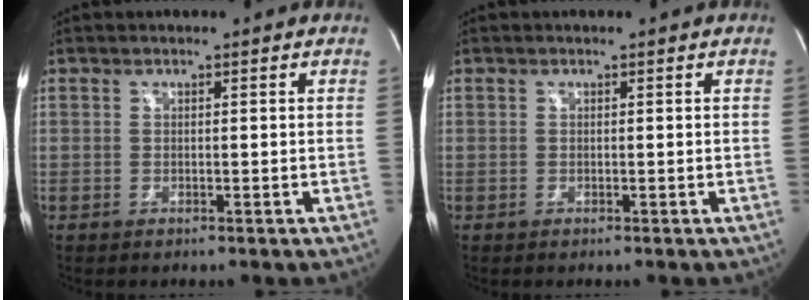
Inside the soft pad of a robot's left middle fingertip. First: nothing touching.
{"total": 0.0}